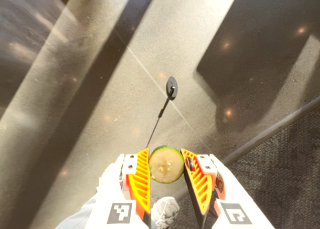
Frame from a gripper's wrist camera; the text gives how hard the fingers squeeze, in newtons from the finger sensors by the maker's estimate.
{"total": 9.2, "left": 9.2, "right": 9.3}